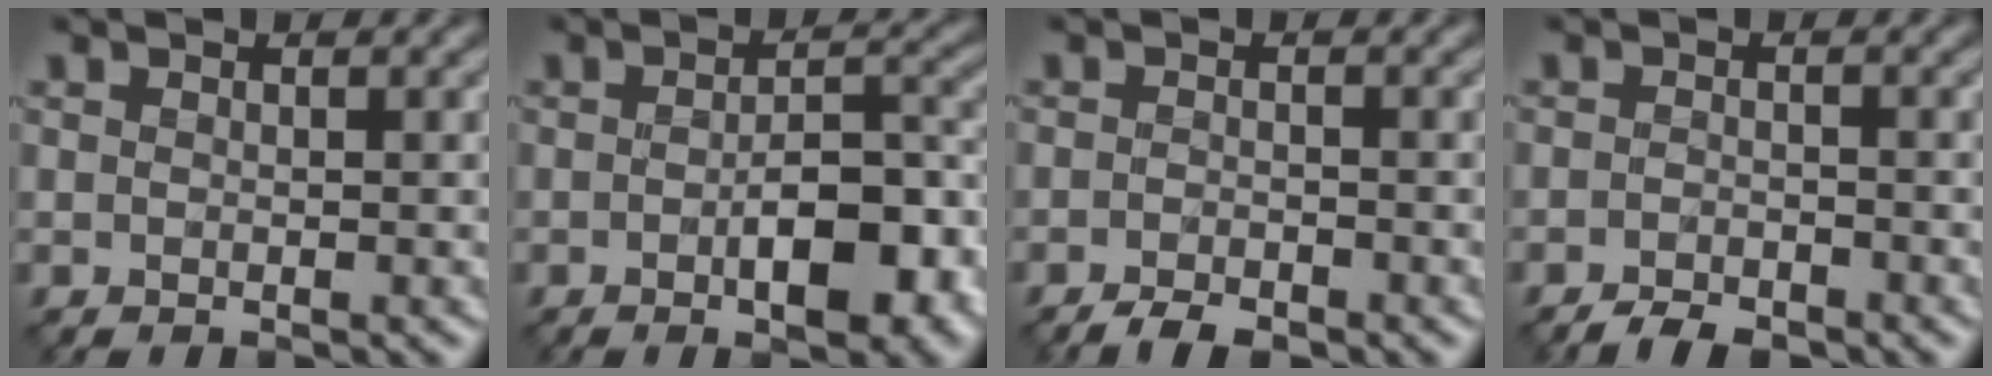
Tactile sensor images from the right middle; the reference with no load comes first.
{"total": 6.5, "force": [-2.2, 2.4, 5.6], "torque": [-0.086, -0.001, -0.030]}
{"total": 2.4, "force": [-2.1, 0.6, 1.1], "torque": [-0.022, -0.001, -0.040]}
{"total": 2.4, "force": [-2.2, 0.6, 0.8], "torque": [-0.015, 0.001, -0.042]}